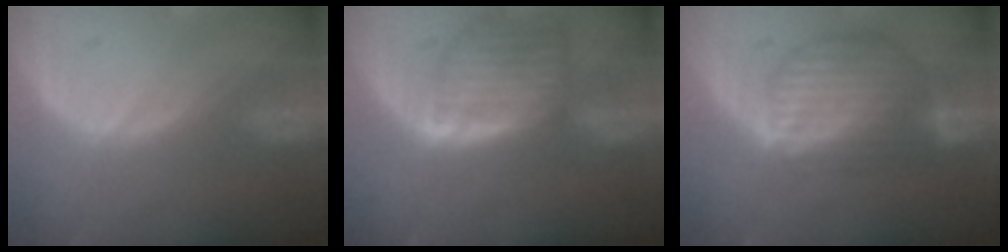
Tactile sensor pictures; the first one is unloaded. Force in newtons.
{"total": 8.0, "press": 7.3, "slide": 3.3}
{"total": 8.7, "press": 7.6, "slide": 4.1}